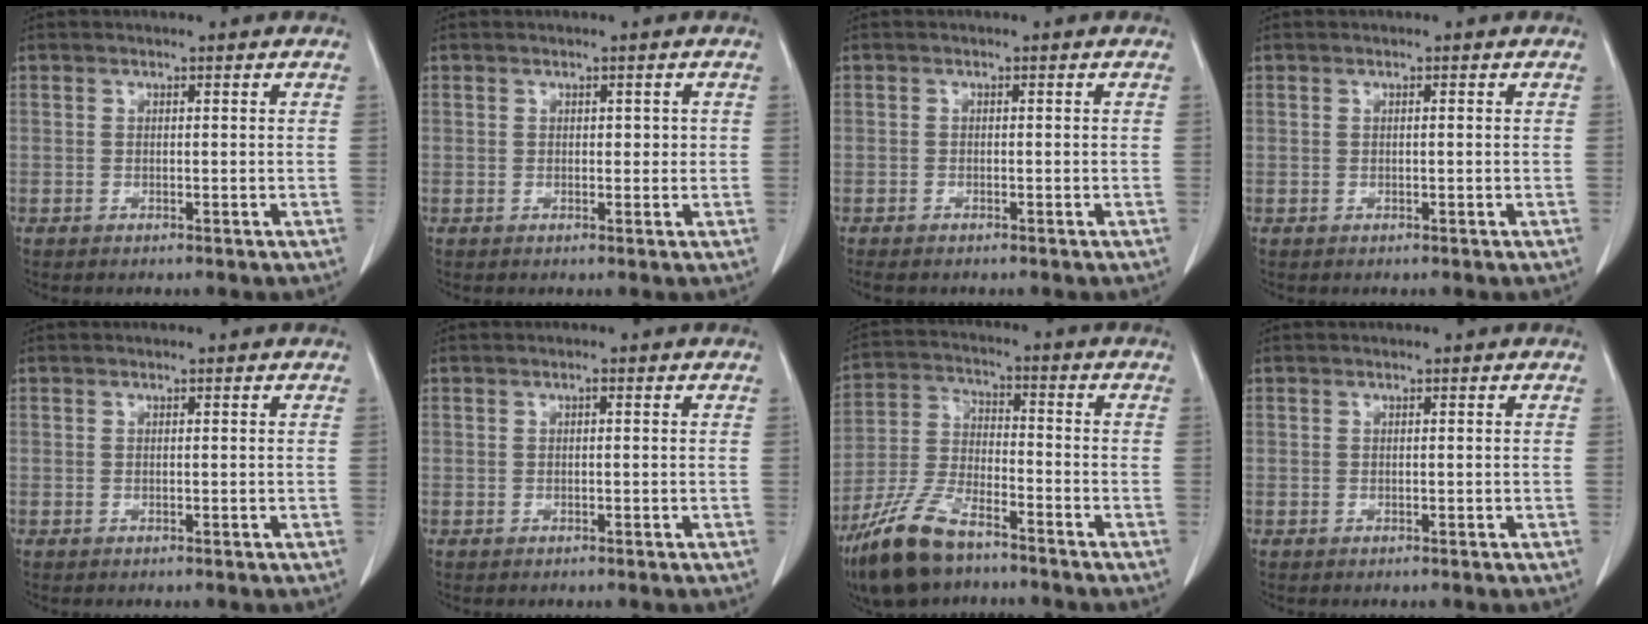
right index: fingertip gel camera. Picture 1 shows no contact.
{"total": 2.1, "force": [0.3, 1.4, 1.6], "torque": [-0.037, 0.014, 0.008]}
{"total": 2.9, "force": [-2.1, 1.3, 1.5], "torque": [-0.034, -0.003, -0.028]}
{"total": 0.6, "force": [0.0, 0.3, 0.5], "torque": [-0.017, 0.008, 0.002]}
{"total": 0.0}
{"total": 0.7, "force": [0.2, 0.4, 0.6], "torque": [-0.013, 0.003, 0.003]}
{"total": 13.6, "force": [-9.5, 4.8, 8.4], "torque": [-0.183, -0.014, -0.184]}
{"total": 0.0}